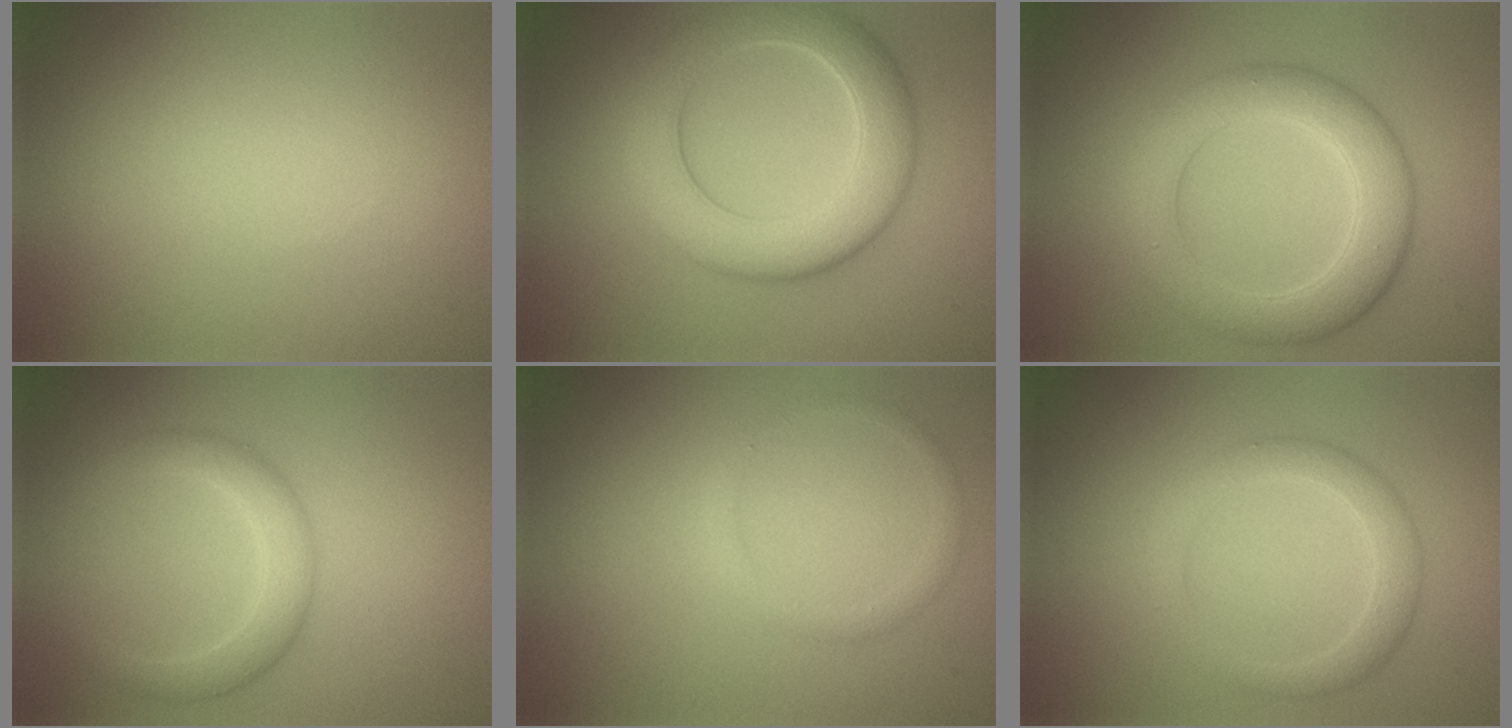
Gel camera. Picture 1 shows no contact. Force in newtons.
{"total": 7.1, "press": 7.1, "slide": 0.8}
{"total": 5.8, "press": 5.8, "slide": 0.2}
{"total": 3.1, "press": 3.1, "slide": 0.0}
{"total": 1.1, "press": 1.1, "slide": 0.1}
{"total": 2.7, "press": 2.7, "slide": 0.2}